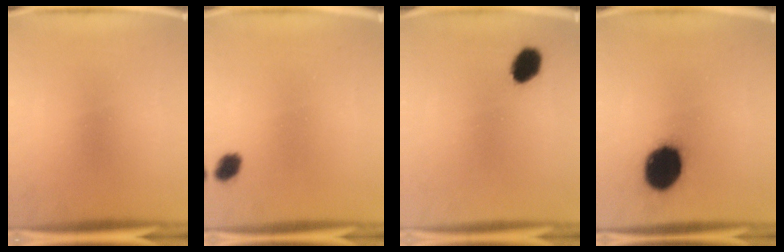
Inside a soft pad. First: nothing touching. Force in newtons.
{"total": 2.8}
{"total": 6.2}
{"total": 15.6}